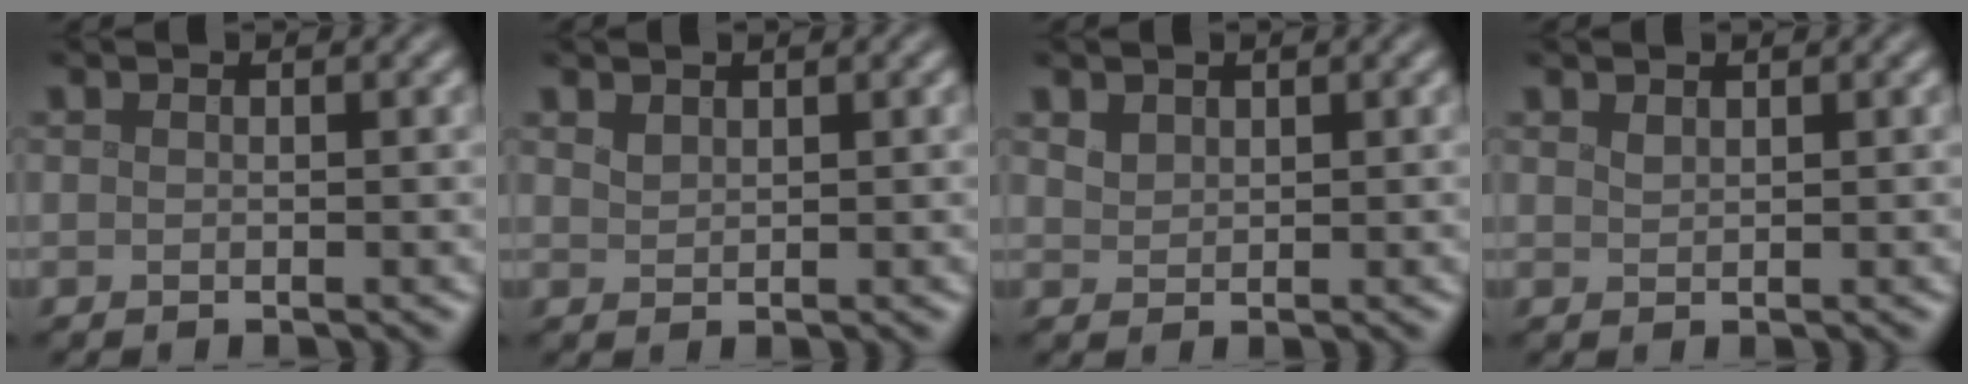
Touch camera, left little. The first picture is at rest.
{"total": 1.0, "force": [0.9, 0.4, 0.3], "torque": [-0.010, 0.000, 0.022]}
{"total": 1.4, "force": [1.0, 0.8, 0.4], "torque": [-0.010, 0.000, 0.024]}
{"total": 0.7, "force": [0.7, 0.2, 0.2], "torque": [-0.006, 0.000, 0.016]}